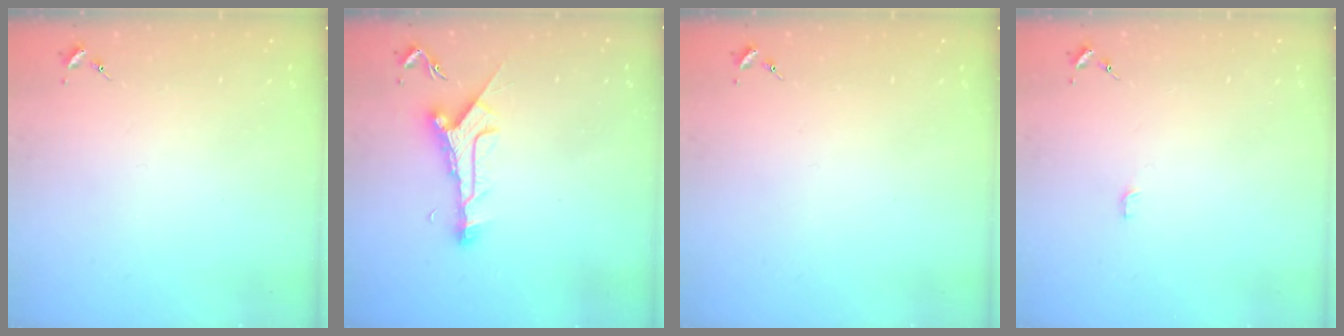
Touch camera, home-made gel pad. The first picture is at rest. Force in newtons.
{"total": 9.8, "press": 9.8, "slide": 0.6}
{"total": 0.0}
{"total": 3.2, "press": 3.2, "slide": 0.1}